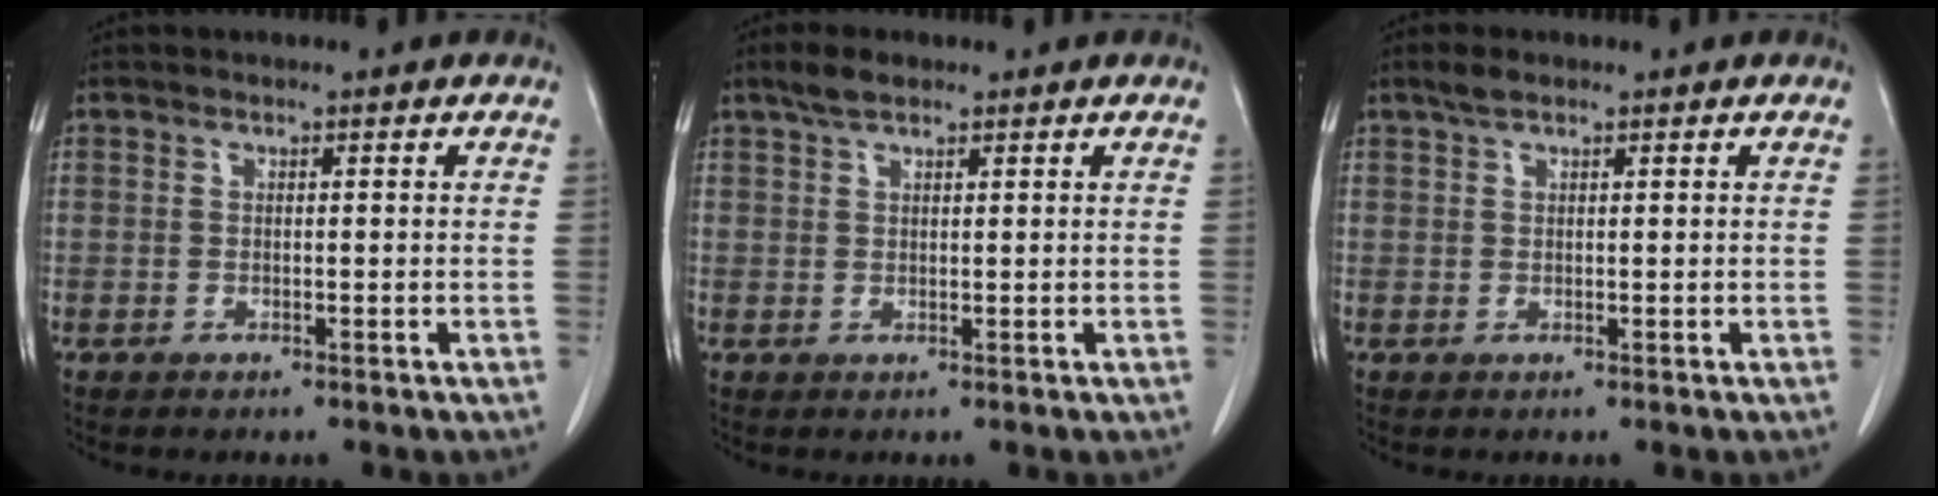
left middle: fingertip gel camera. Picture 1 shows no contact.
{"total": 2.7, "force": [2.0, 0.9, 1.5], "torque": [-0.034, 0.008, 0.038]}
{"total": 1.7, "force": [1.3, 0.5, 1.0], "torque": [-0.023, 0.010, 0.026]}